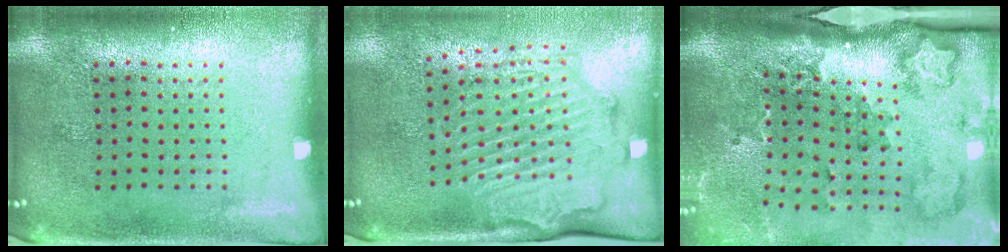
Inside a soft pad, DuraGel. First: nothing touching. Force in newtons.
{"total": 2.2, "press": 2.1, "slide": 0.1}
{"total": 2.5, "press": 2.0, "slide": 1.6}